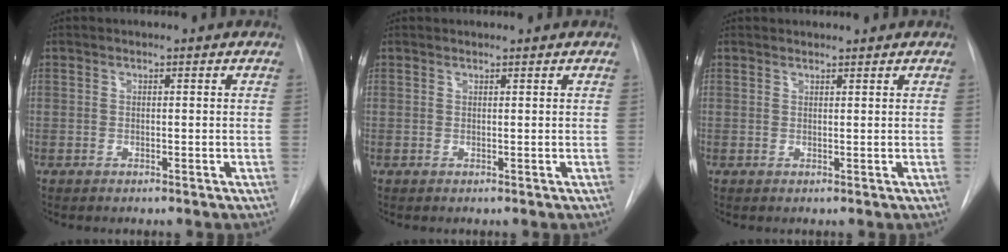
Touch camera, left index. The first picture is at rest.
{"total": 0.6, "force": [0.6, 0.0, -0.1], "torque": [-0.002, 0.007, 0.012]}
{"total": 1.2, "force": [1.2, 0.1, -0.1], "torque": [-0.005, 0.011, 0.024]}